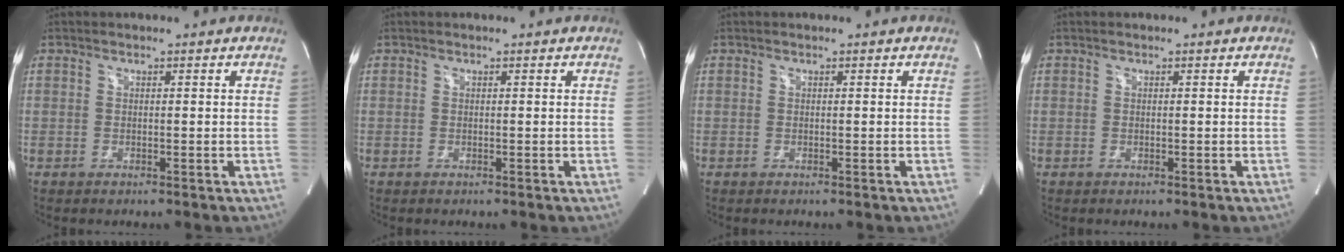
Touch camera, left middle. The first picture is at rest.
{"total": 0.0}
{"total": 0.0}
{"total": 0.0}